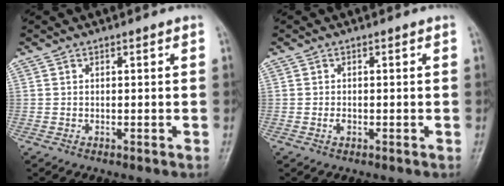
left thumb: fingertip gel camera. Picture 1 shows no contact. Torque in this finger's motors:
{"motor_torque": [-0.06, 0.11, 0.25, 0.08, 0.04]}